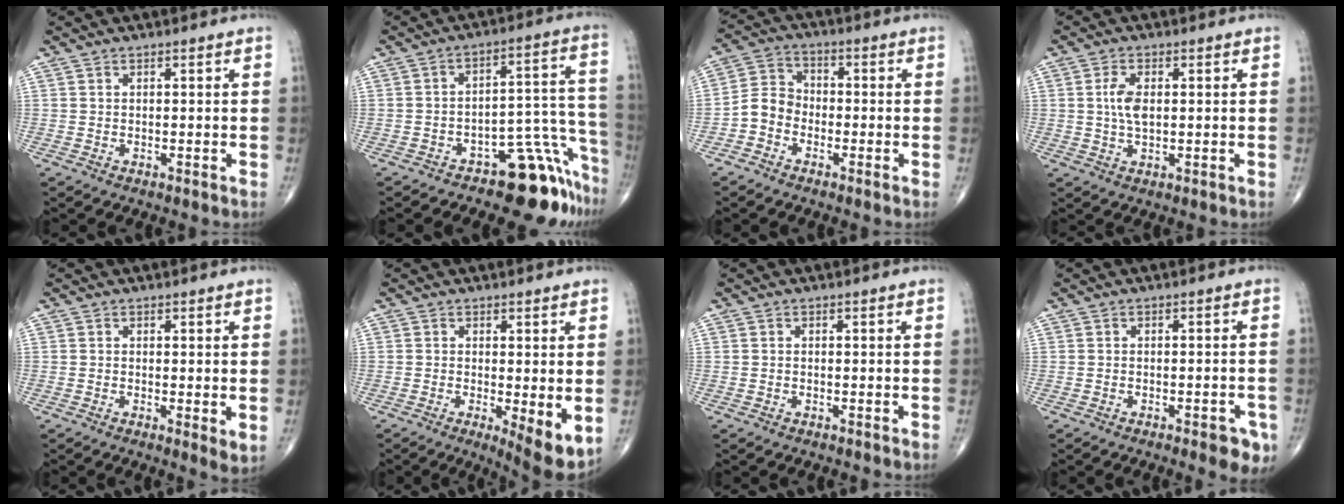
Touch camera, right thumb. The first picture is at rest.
{"total": 13.5, "force": [-10.1, 5.5, 7.0], "torque": [-0.020, 0.129, -0.146]}
{"total": 5.7, "force": [-2.5, 4.6, 2.4], "torque": [-0.029, 0.026, -0.061]}
{"total": 4.6, "force": [0.5, 2.3, 3.9], "torque": [-0.083, 0.000, 0.010]}
{"total": 2.8, "force": [-0.1, 0.8, 2.7], "torque": [-0.044, -0.012, -0.007]}
{"total": 6.9, "force": [-1.0, 2.0, 6.5], "torque": [-0.096, -0.021, -0.015]}
{"total": 0.0}
{"total": 5.1, "force": [-2.7, 1.9, 3.9], "torque": [-0.035, 0.009, -0.030]}